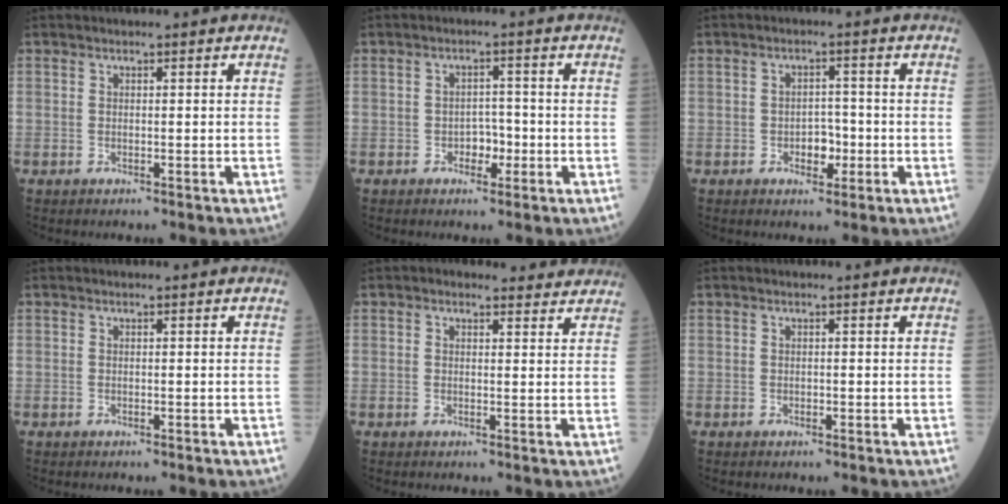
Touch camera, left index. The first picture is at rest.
{"total": 2.7, "force": [-1.0, 1.7, 1.8], "torque": [-0.020, 0.007, -0.017]}
{"total": 3.1, "force": [-1.0, 1.9, 2.3], "torque": [-0.029, 0.006, -0.013]}
{"total": 0.0}
{"total": 3.8, "force": [3.5, 1.4, 0.6], "torque": [-0.002, 0.007, 0.029]}
{"total": 0.0}